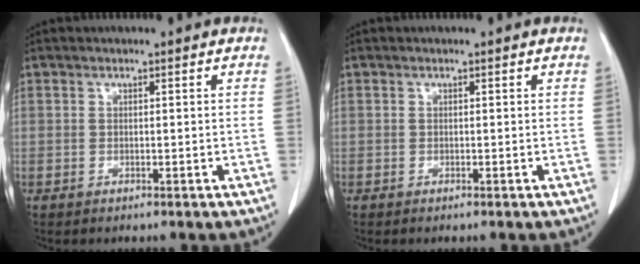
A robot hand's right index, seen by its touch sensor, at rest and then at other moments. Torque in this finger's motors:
{"motor_torque": [-0.04, -0.01, 0.00, 0.01]}